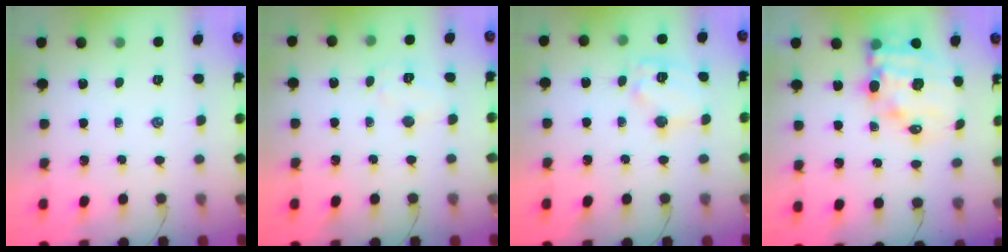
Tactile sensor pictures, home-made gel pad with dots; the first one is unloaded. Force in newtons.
{"total": 3.8, "press": 3.7, "slide": 0.8}
{"total": 11.3, "press": 11.3, "slide": 0.8}
{"total": 12.2, "press": 11.8, "slide": 3.0}